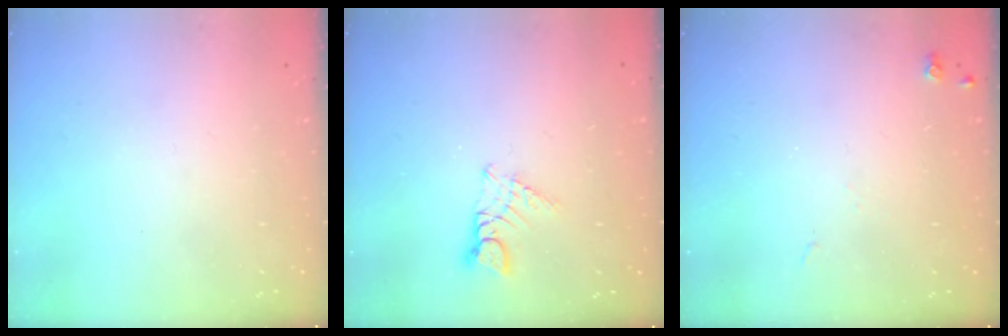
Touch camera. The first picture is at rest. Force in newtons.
{"total": 3.2, "press": 3.2, "slide": 0.3}
{"total": 4.4, "press": 4.4, "slide": 0.7}